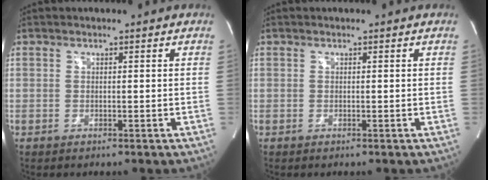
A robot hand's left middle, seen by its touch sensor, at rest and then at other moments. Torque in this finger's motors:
{"motor_torque": [0.00, 0.00, -0.03, 0.00]}